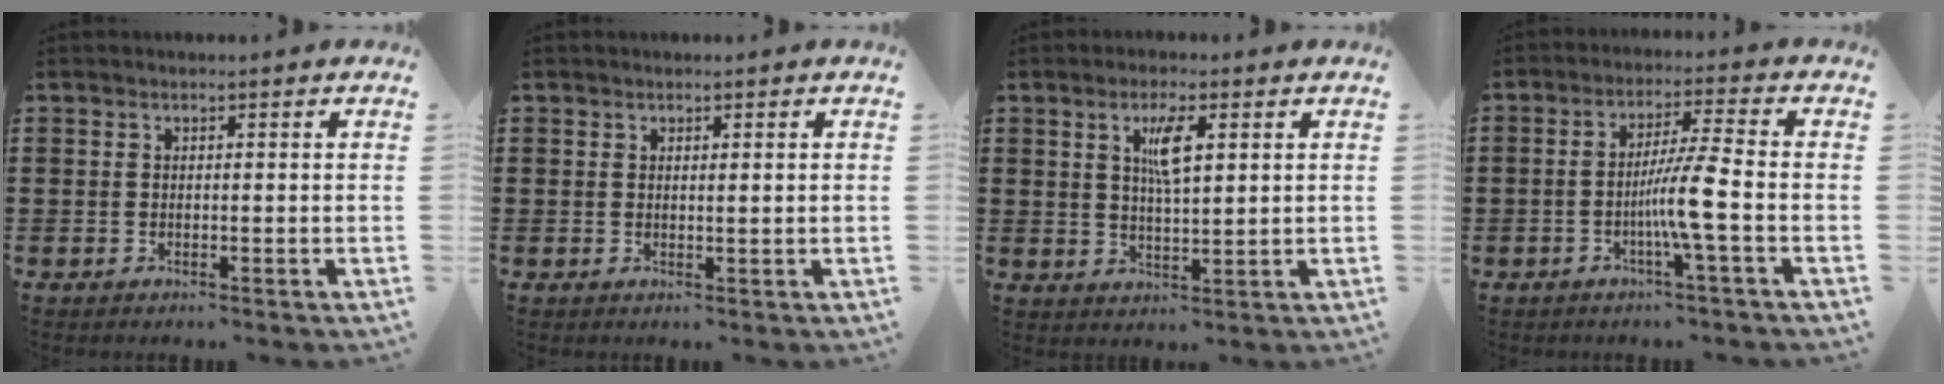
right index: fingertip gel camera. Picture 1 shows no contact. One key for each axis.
{"total": 0.6, "fx": 0.3, "fy": 0.0, "fz": 0.5, "tx": -0.010, "ty": -0.001, "tz": 0.005}
{"total": 5.0, "fx": 1.8, "fy": 1.3, "fz": 4.4, "tx": -0.086, "ty": 0.007, "tz": 0.025}
{"total": 6.9, "fx": -2.2, "fy": -0.6, "fz": 6.5, "tx": -0.112, "ty": -0.005, "tz": -0.043}